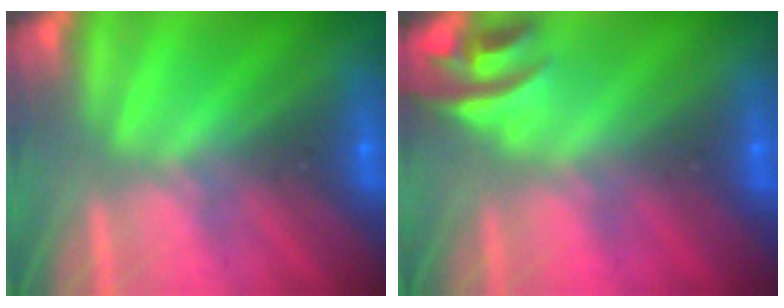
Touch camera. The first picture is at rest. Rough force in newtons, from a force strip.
{"total": 2.9}